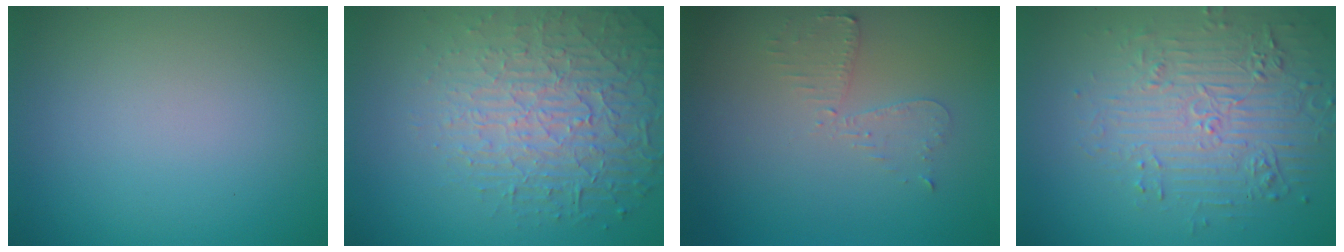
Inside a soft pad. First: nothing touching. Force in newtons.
{"total": 6.4, "press": 5.0, "slide": 4.0}
{"total": 2.2, "press": 2.2, "slide": 0.5}
{"total": 4.8, "press": 4.2, "slide": 2.4}